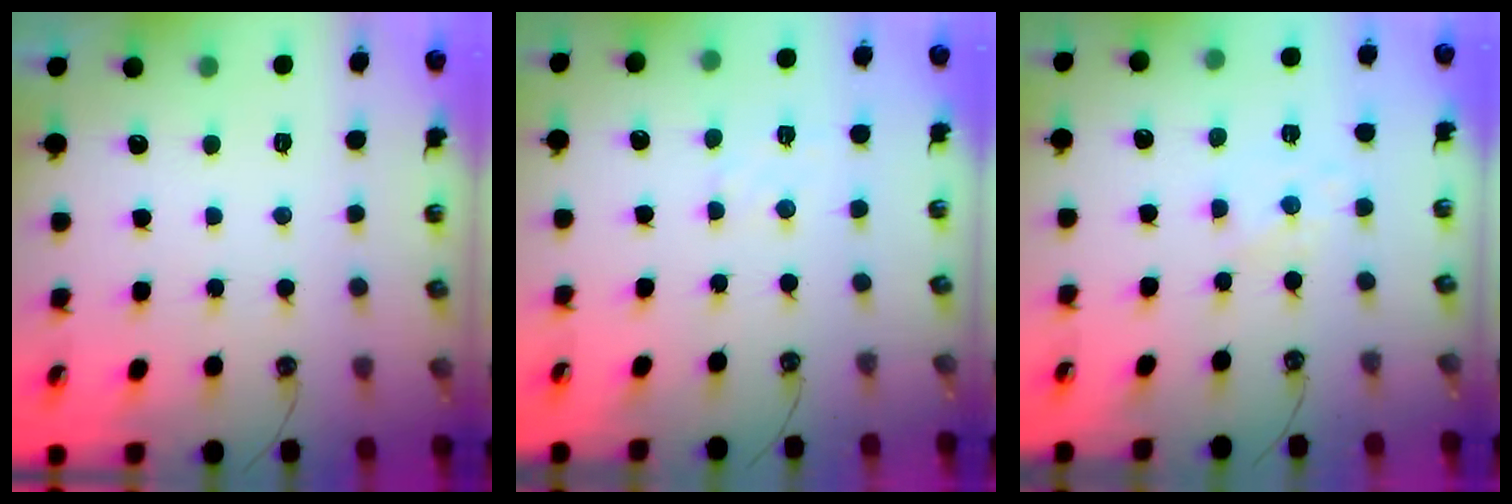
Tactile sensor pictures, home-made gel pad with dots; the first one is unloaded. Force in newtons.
{"total": 3.1, "press": 3.1, "slide": 0.5}
{"total": 3.1, "press": 3.0, "slide": 0.4}